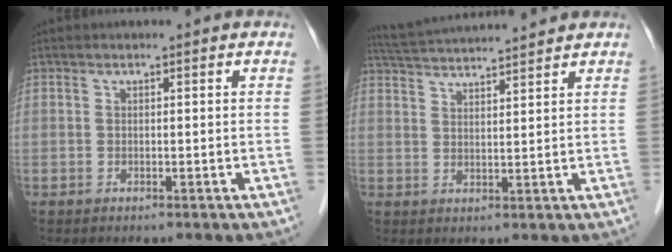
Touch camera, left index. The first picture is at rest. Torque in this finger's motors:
{"motor_torque": [0.49, -0.79, 0.03, -0.01]}